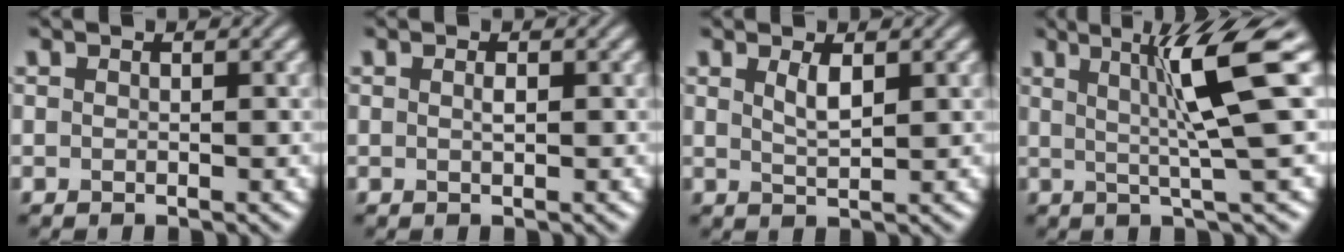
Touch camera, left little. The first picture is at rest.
{"total": 0.6, "force": [0.1, 0.1, 0.6], "torque": [-0.013, 0.003, 0.002]}
{"total": 1.7, "force": [0.9, 0.4, 1.4], "torque": [-0.029, -0.002, 0.018]}
{"total": 7.6, "force": [1.8, 0.8, 7.3], "torque": [-0.108, 0.011, 0.030]}